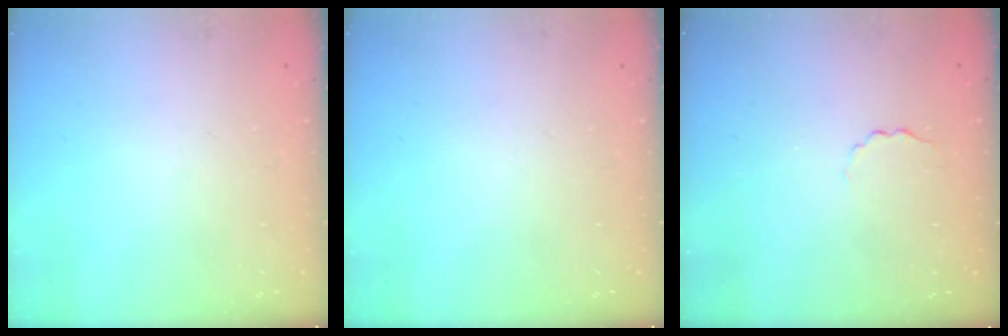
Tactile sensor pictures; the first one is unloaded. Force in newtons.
{"total": 0.0}
{"total": 1.5, "press": 1.4, "slide": 0.5}